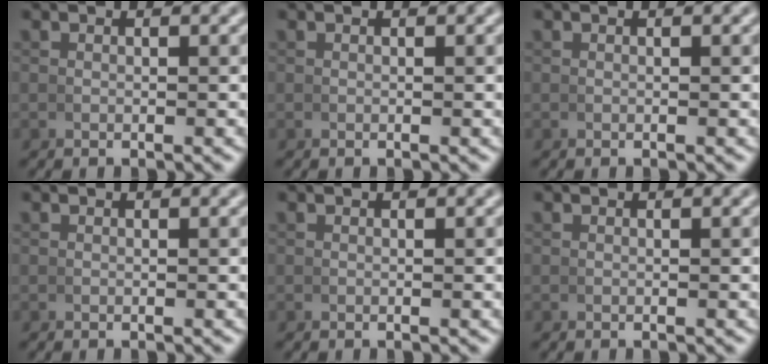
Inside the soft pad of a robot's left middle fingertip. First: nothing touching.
{"total": 0.0}
{"total": 0.0}
{"total": 0.0}
{"total": 0.0}
{"total": 0.0}